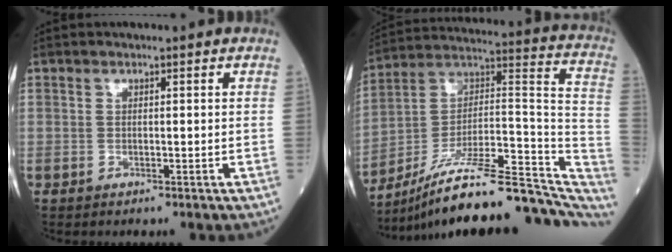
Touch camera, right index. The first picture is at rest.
{"total": 26.7, "force": [-21.6, 5.4, 14.6], "torque": [-0.154, 0.030, -0.328]}